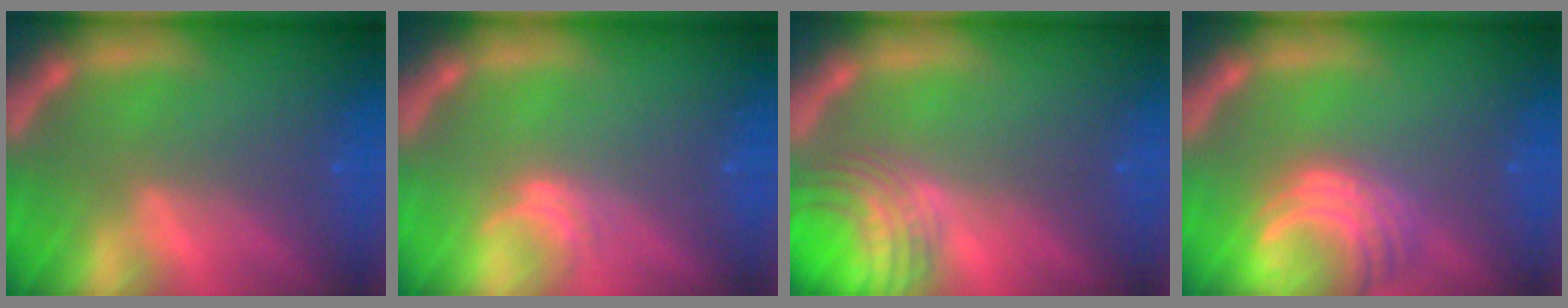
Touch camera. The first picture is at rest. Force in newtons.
{"total": 1.5}
{"total": 6.6}
{"total": 6.0}